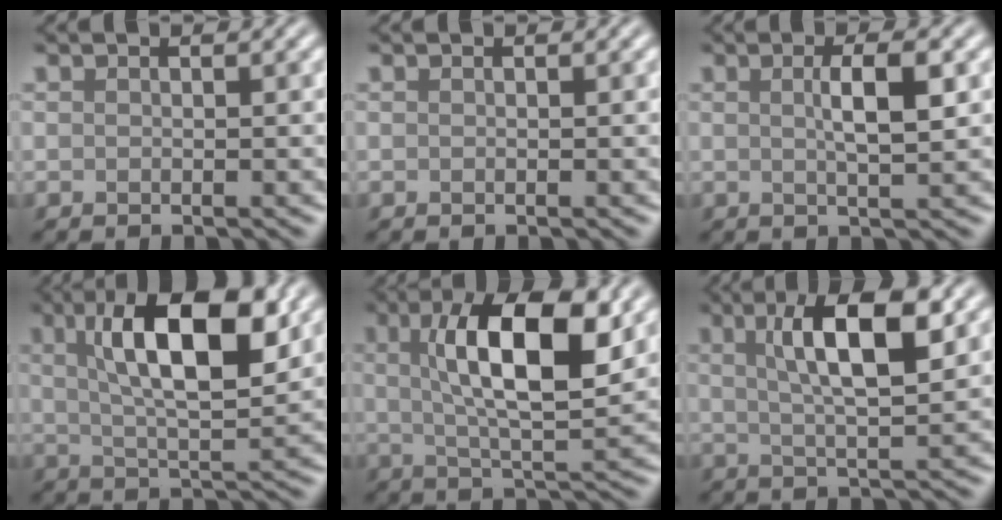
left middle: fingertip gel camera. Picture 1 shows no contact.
{"total": 0.0}
{"total": 3.0, "force": [0.1, 0.5, 2.9], "torque": [-0.050, 0.007, 0.008]}
{"total": 10.0, "force": [2.8, 3.2, 9.0], "torque": [-0.149, 0.012, 0.051]}
{"total": 9.5, "force": [2.0, 2.9, 8.9], "torque": [-0.144, 0.010, 0.042]}
{"total": 7.1, "force": [2.0, 1.6, 6.6], "torque": [-0.105, 0.012, 0.041]}